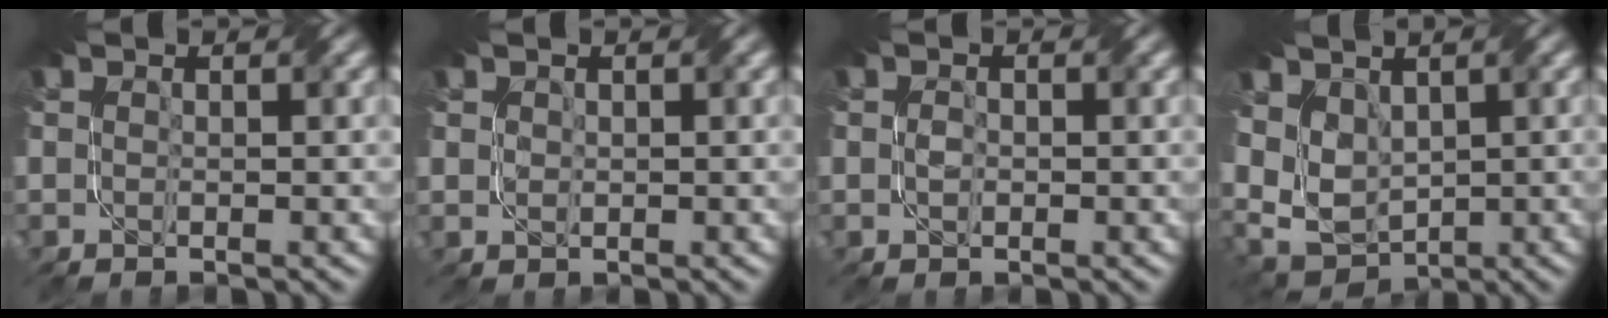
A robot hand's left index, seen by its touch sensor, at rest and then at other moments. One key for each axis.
{"total": 0.7, "fx": 0.1, "fy": 0.7, "fz": 0.1, "tx": -0.007, "ty": -0.004, "tz": 0.007}
{"total": 0.9, "fx": -0.8, "fy": 0.3, "fz": 0.3, "tx": -0.005, "ty": -0.003, "tz": -0.017}
{"total": 5.8, "fx": 2.1, "fy": 3.7, "fz": 4.0, "tx": -0.099, "ty": 0.004, "tz": 0.035}